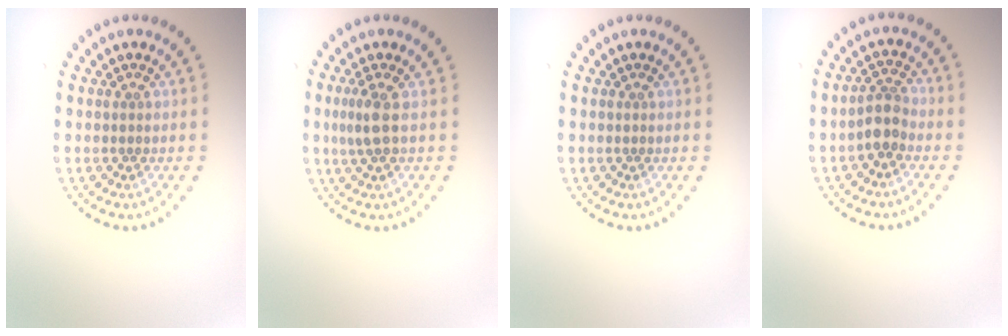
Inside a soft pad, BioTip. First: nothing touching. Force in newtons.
{"total": 1.9, "press": 1.5, "slide": 1.0}
{"total": 0.0}
{"total": 2.3, "press": 2.0, "slide": 1.2}